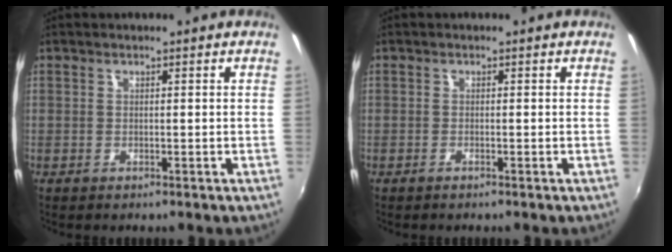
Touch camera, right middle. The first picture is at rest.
{"total": 0.8, "force": [-0.6, -0.2, 0.5], "torque": [-0.009, -0.001, -0.013]}